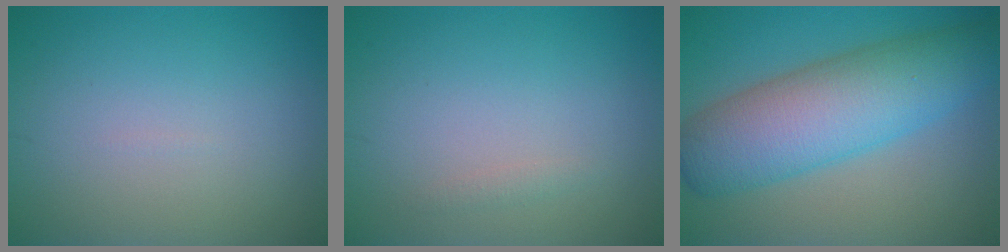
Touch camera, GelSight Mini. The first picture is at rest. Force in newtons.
{"total": 0.6, "press": 0.6, "slide": 0.0}
{"total": 9.3, "press": 9.3, "slide": 0.3}